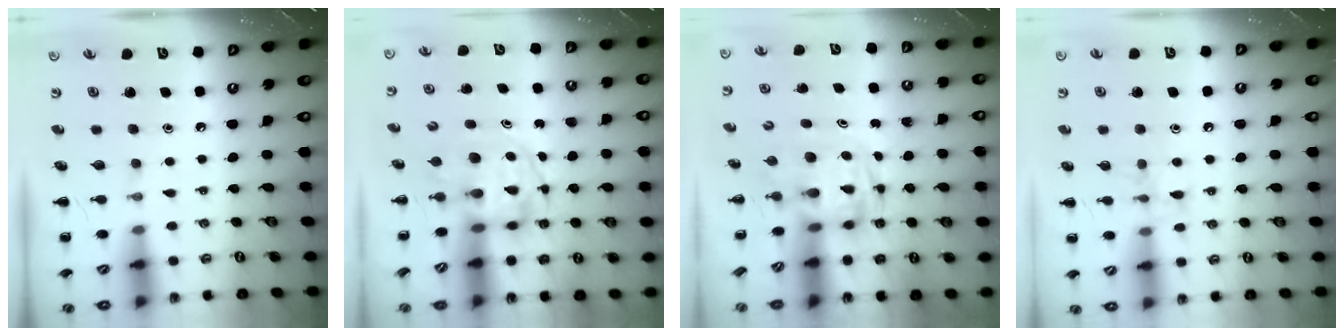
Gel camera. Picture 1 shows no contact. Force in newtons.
{"total": 3.5, "press": 3.5, "slide": 0.5}
{"total": 2.6, "press": 2.6, "slide": 0.5}
{"total": 7.9, "press": 7.8, "slide": 1.4}